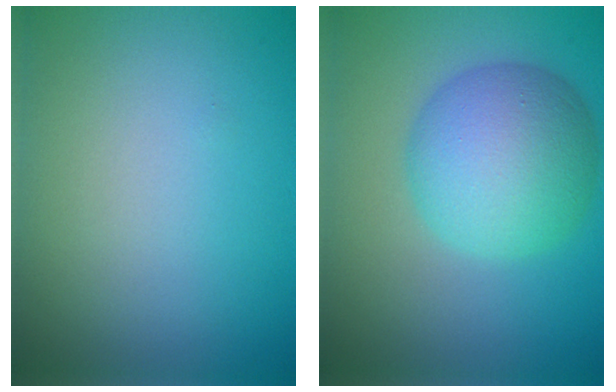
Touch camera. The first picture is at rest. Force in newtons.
{"total": 8.0, "press": 8.0, "slide": 0.1}